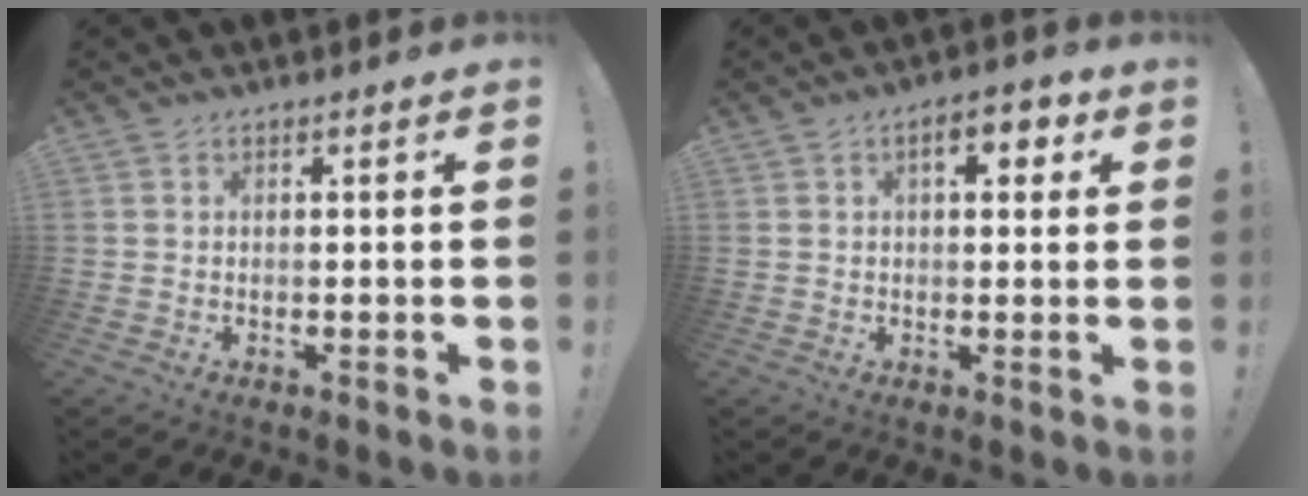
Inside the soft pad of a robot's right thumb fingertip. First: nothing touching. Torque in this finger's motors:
{"motor_torque": [-0.40, 0.31, 0.69, -0.13, 0.01]}